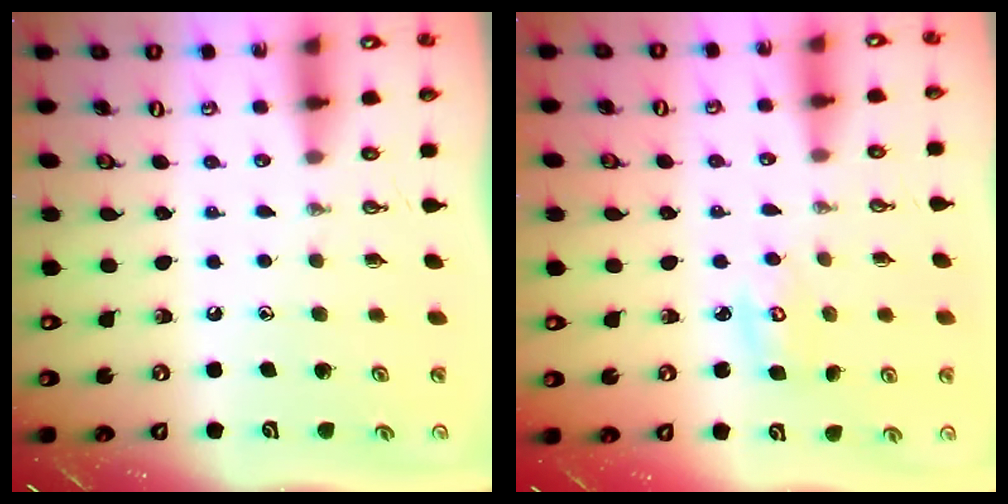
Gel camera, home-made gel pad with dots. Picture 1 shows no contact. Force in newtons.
{"total": 3.6, "press": 3.6, "slide": 0.2}